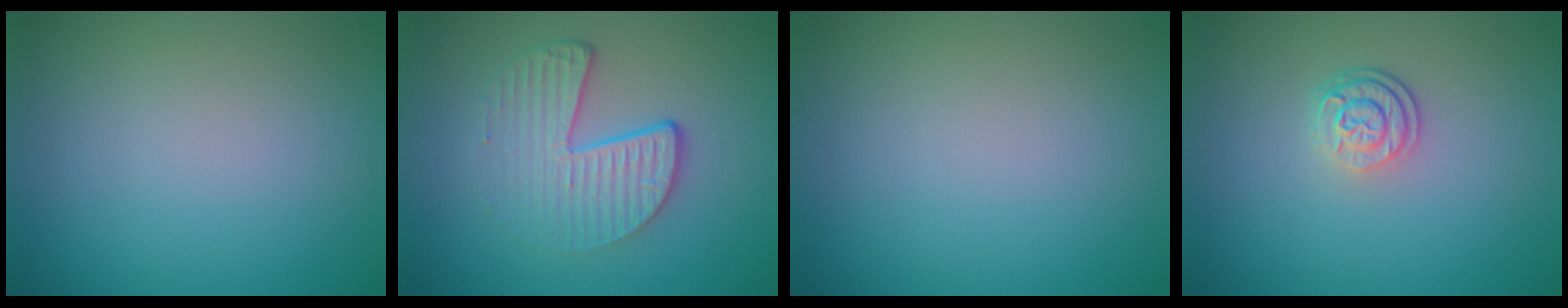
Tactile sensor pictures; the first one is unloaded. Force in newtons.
{"total": 4.7, "press": 3.0, "slide": 3.6}
{"total": 0.0}
{"total": 2.6, "press": 2.0, "slide": 1.6}